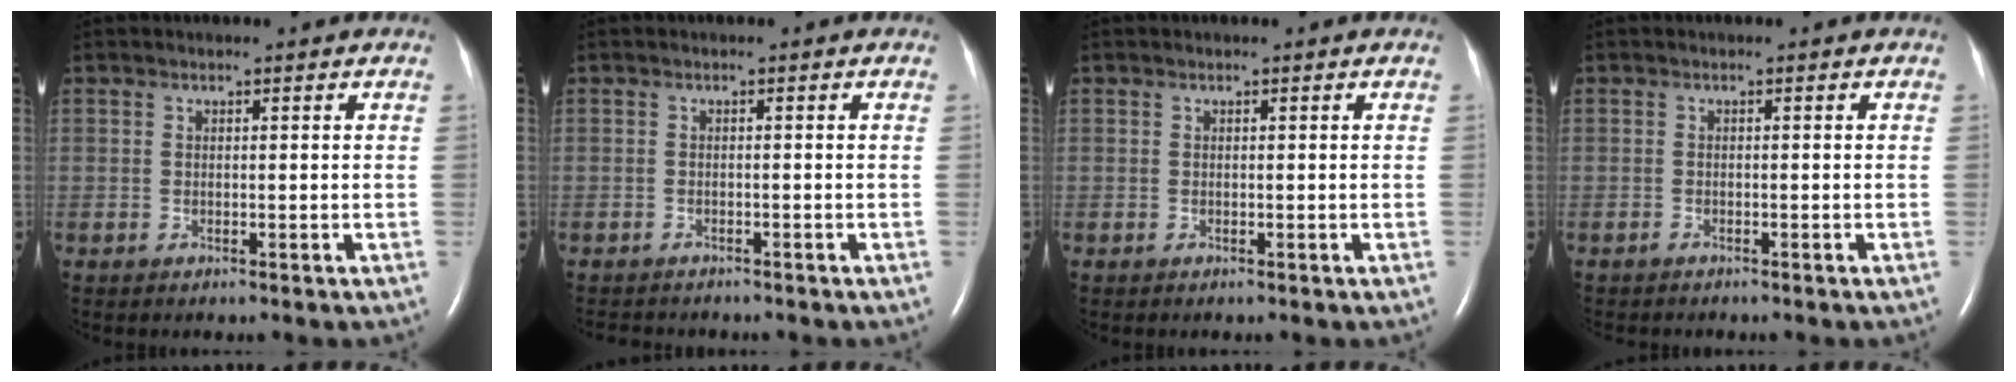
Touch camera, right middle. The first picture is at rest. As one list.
[{"total": 3.3, "force": [-2.9, 1.1, 0.9], "torque": [-0.013, -0.005, -0.037]}, {"total": 0.0}, {"total": 0.7, "force": [-0.6, 0.2, 0.1], "torque": [-0.011, -0.001, -0.011]}]